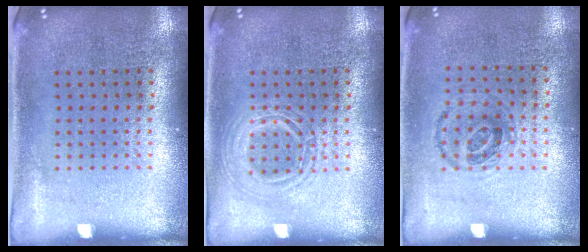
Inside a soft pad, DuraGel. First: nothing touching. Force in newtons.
{"total": 2.2, "press": 2.2, "slide": 0.3}
{"total": 0.9, "press": 0.7, "slide": 0.5}